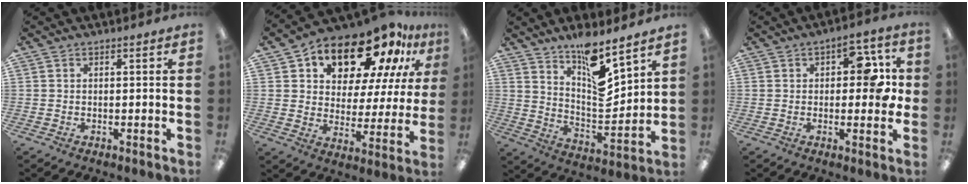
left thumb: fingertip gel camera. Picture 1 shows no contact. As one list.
[{"total": 18.0, "force": [13.5, 8.4, 8.3], "torque": [-0.139, -0.096, 0.231]}, {"total": 11.8, "force": [9.4, 2.9, 6.4], "torque": [-0.095, -0.076, 0.164]}, {"total": 9.1, "force": [2.1, 5.2, 7.2], "torque": [-0.079, -0.002, 0.031]}]